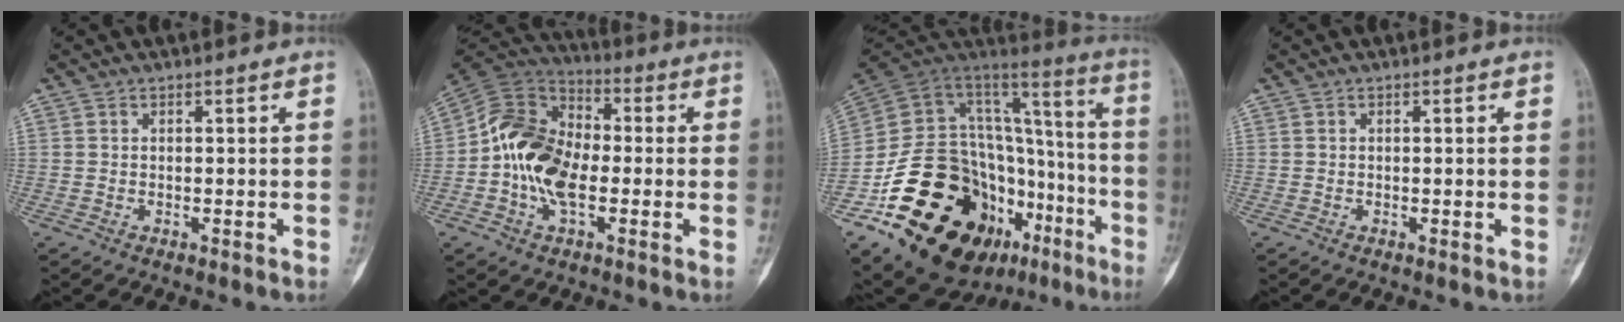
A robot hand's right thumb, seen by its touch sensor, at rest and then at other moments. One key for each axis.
{"total": 14.9, "fx": -1.8, "fy": 9.3, "fz": 11.5, "tx": -0.205, "ty": 0.027, "tz": -0.045}
{"total": 34.3, "fx": -15.1, "fy": 19.3, "fz": 24.0, "tx": -0.338, "ty": 0.095, "tz": -0.232}
{"total": 0.7, "fx": 0.1, "fy": 0.1, "fz": 0.7, "tx": -0.012, "ty": -0.002, "tz": 0.002}